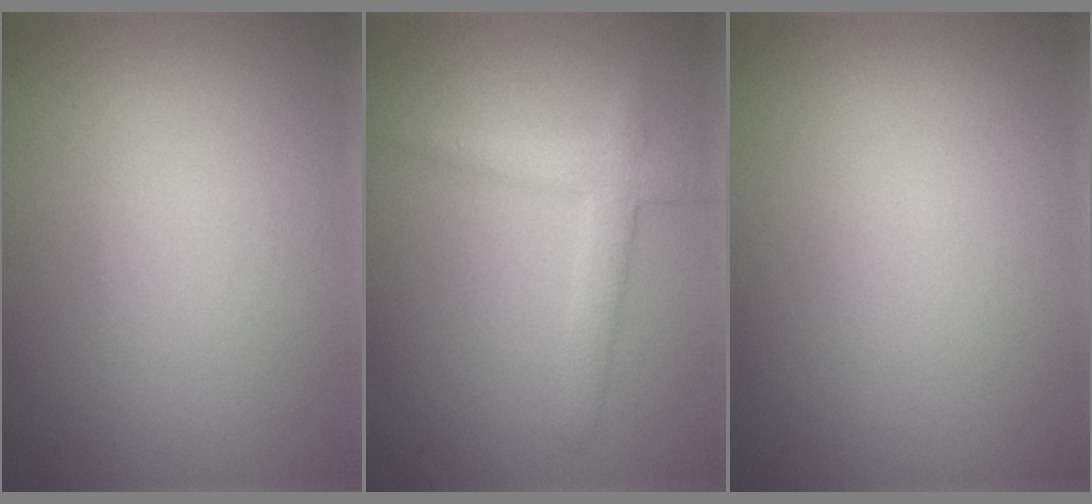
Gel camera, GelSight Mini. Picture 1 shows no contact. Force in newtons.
{"total": 2.6, "press": 2.6, "slide": 0.1}
{"total": 0.0}